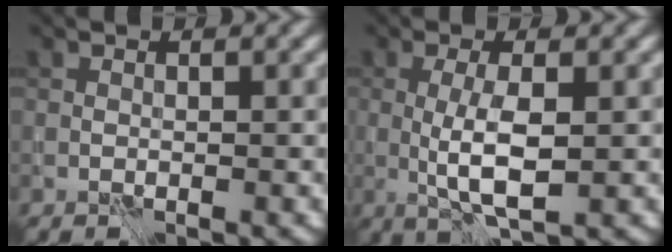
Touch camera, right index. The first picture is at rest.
{"total": 3.9, "force": [-0.3, 0.8, 3.8], "torque": [-0.078, -0.003, -0.004]}